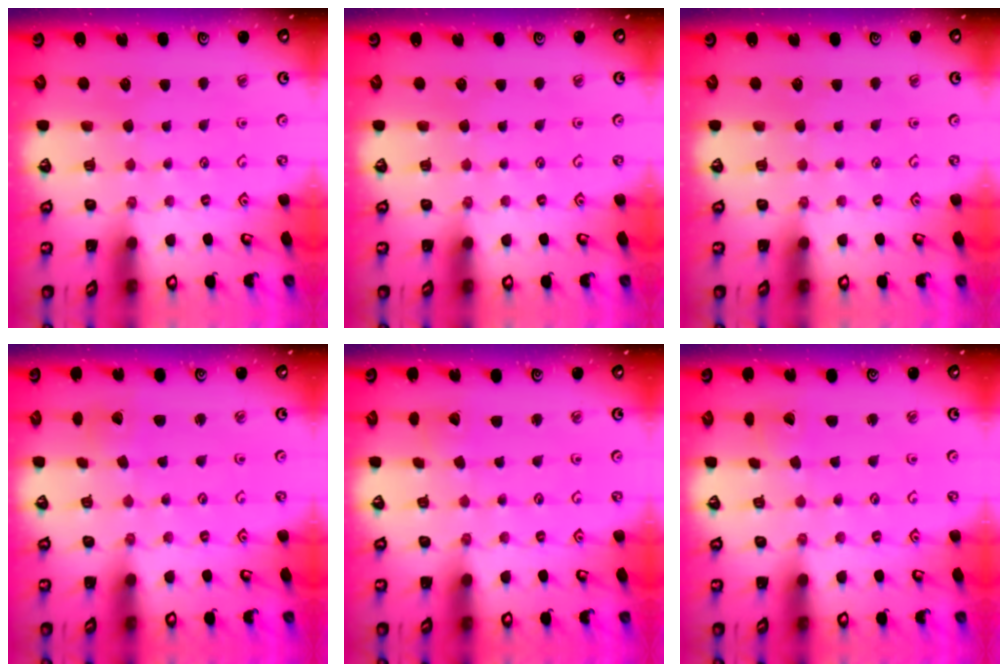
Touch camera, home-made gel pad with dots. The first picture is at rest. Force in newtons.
{"total": 0.0}
{"total": 0.0}
{"total": 1.5, "press": 1.5, "slide": 0.2}
{"total": 2.6, "press": 2.6, "slide": 0.3}
{"total": 2.1, "press": 2.1, "slide": 0.1}